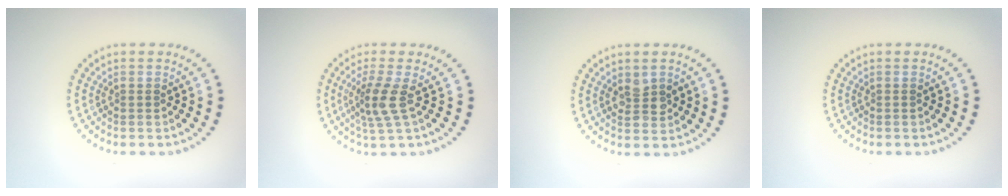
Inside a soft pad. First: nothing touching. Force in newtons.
{"total": 2.9, "press": 2.2, "slide": 1.9}
{"total": 2.1, "press": 2.0, "slide": 0.3}
{"total": 0.0}